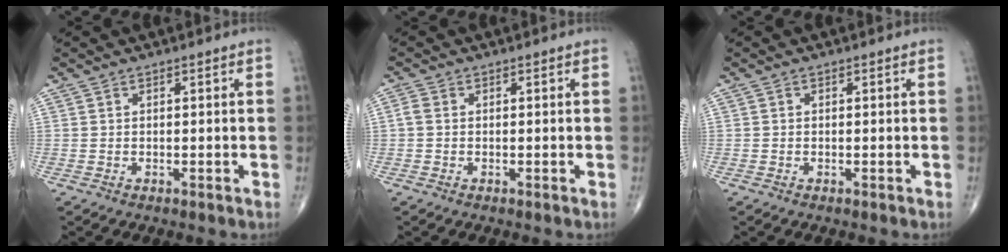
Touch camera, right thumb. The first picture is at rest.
{"total": 1.5, "force": [-0.1, 1.2, 1.0], "torque": [-0.021, 0.002, -0.004]}
{"total": 0.0}